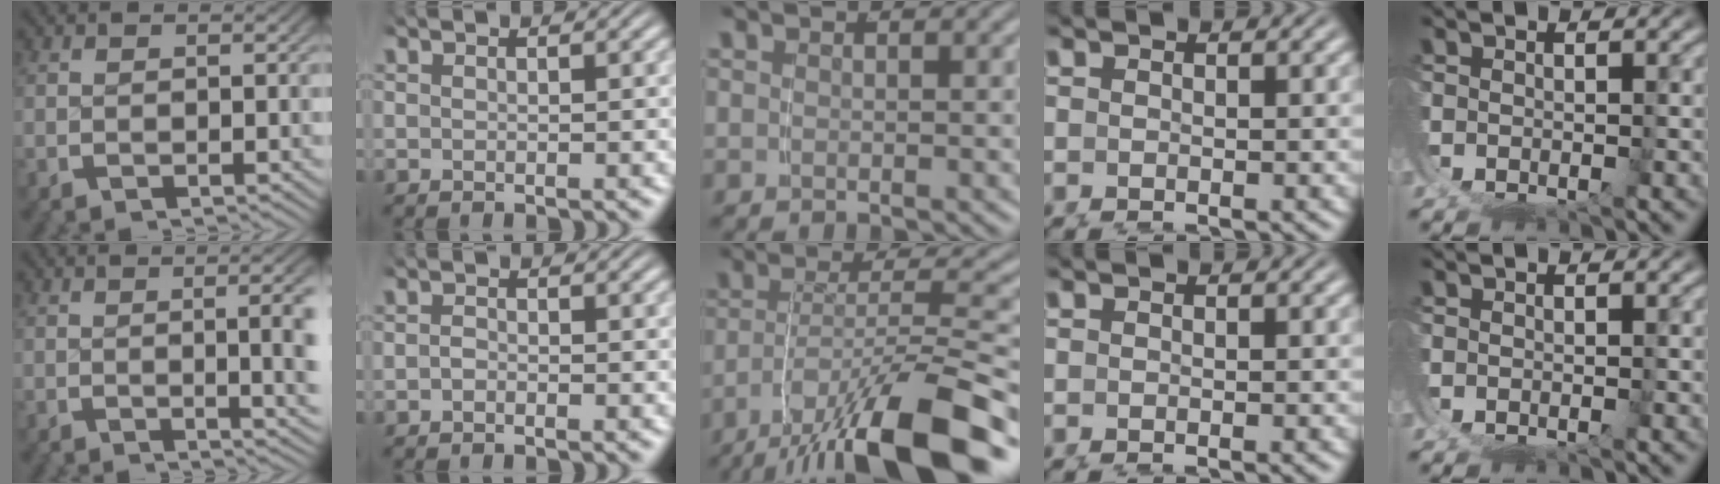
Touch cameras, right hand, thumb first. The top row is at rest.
{"thumb": {"total": 5.9, "force": [0.2, 2.0, 5.5], "torque": [-0.058, 0.006, 0.000]}, "index": {"total": 0.8, "force": [-0.7, 0.3, 0.2], "torque": [-0.009, -0.009, -0.011]}, "middle": {"total": 9.3, "force": [-5.5, 1.9, 7.3], "torque": [-0.109, -0.005, -0.079]}}